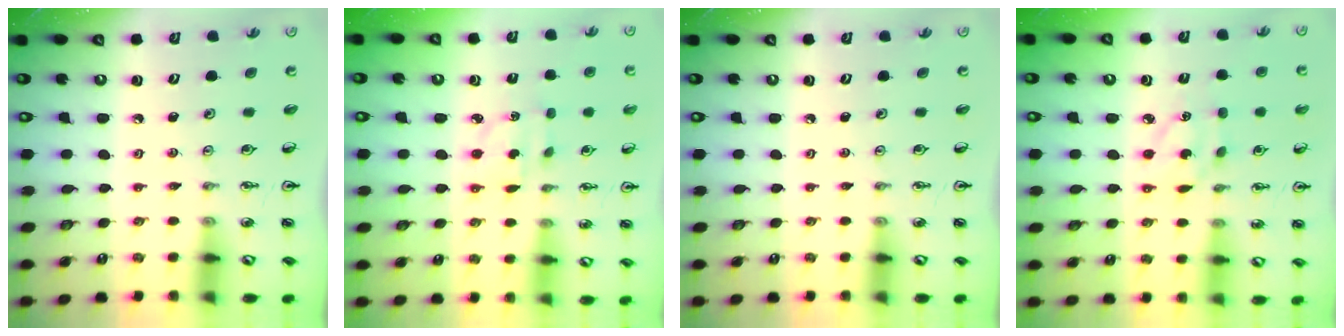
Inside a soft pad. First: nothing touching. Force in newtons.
{"total": 2.6, "press": 2.5, "slide": 0.3}
{"total": 0.0}
{"total": 4.9, "press": 4.8, "slide": 0.5}